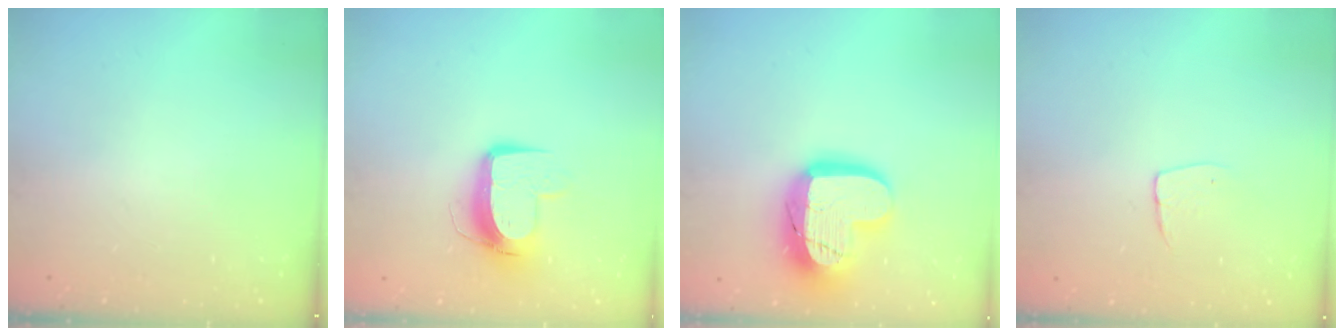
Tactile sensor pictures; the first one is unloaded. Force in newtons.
{"total": 10.3, "press": 10.3, "slide": 0.8}
{"total": 18.4, "press": 18.3, "slide": 1.4}
{"total": 5.0, "press": 5.0, "slide": 0.3}